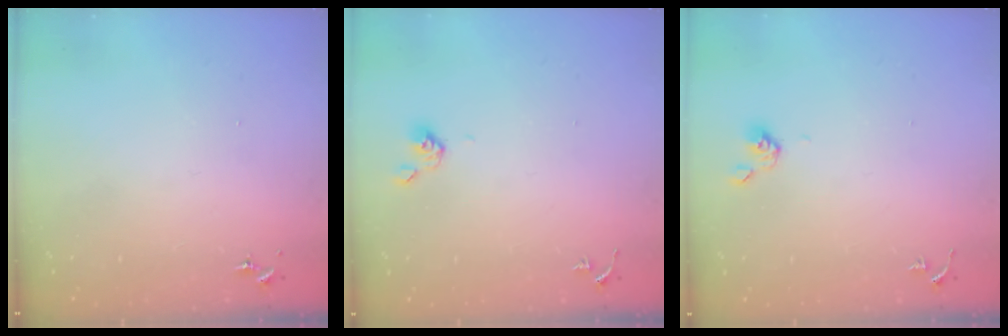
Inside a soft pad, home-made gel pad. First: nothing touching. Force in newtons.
{"total": 5.7, "press": 5.6, "slide": 0.8}
{"total": 5.7, "press": 5.6, "slide": 0.8}